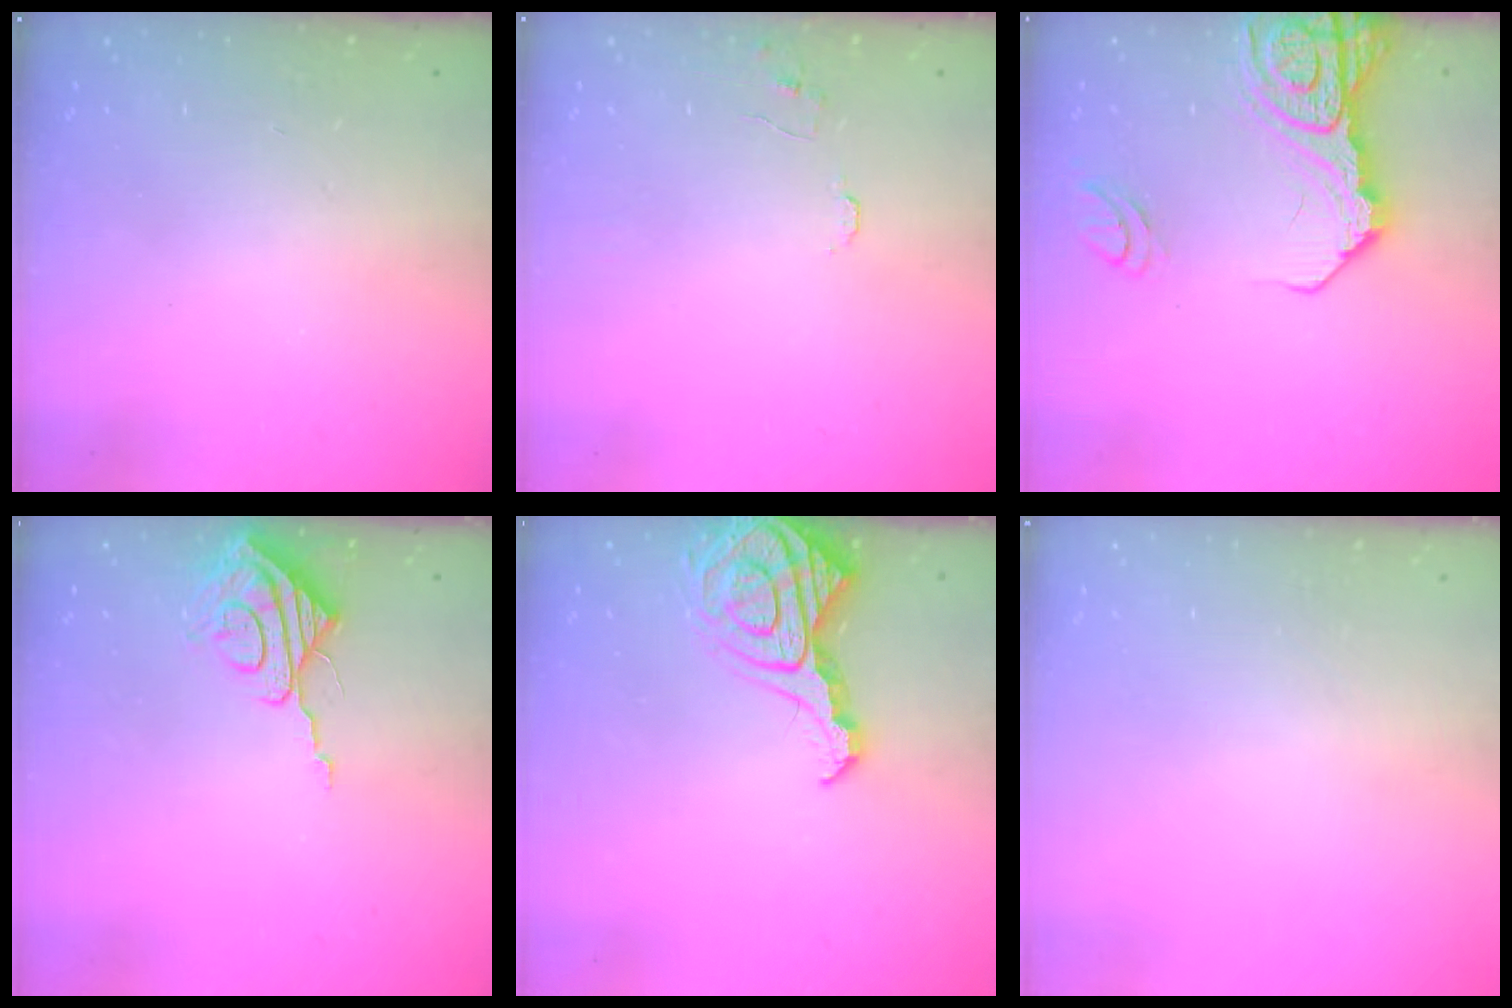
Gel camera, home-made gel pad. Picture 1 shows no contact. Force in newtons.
{"total": 6.3, "press": 6.3, "slide": 0.5}
{"total": 16.1, "press": 16.0, "slide": 1.8}
{"total": 8.6, "press": 8.5, "slide": 0.5}
{"total": 13.5, "press": 13.4, "slide": 1.4}
{"total": 0.0}